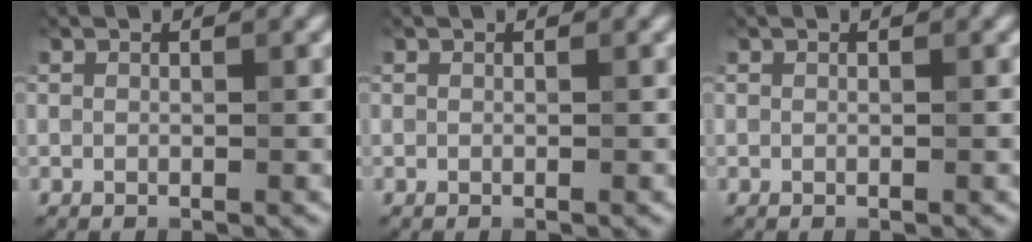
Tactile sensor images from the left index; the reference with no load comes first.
{"total": 0.0}
{"total": 0.0}